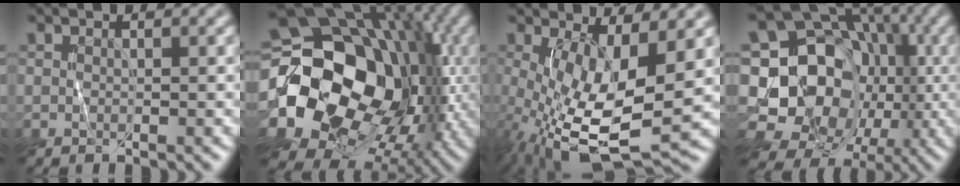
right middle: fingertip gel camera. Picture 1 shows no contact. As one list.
[{"total": 21.1, "force": [-1.4, 16.5, 13.2], "torque": [-0.246, -0.036, -0.016]}, {"total": 10.3, "force": [-1.4, 3.5, 9.6], "torque": [-0.194, -0.025, -0.017]}, {"total": 17.2, "force": [-2.4, 14.9, 8.4], "torque": [-0.121, 0.012, -0.063]}]